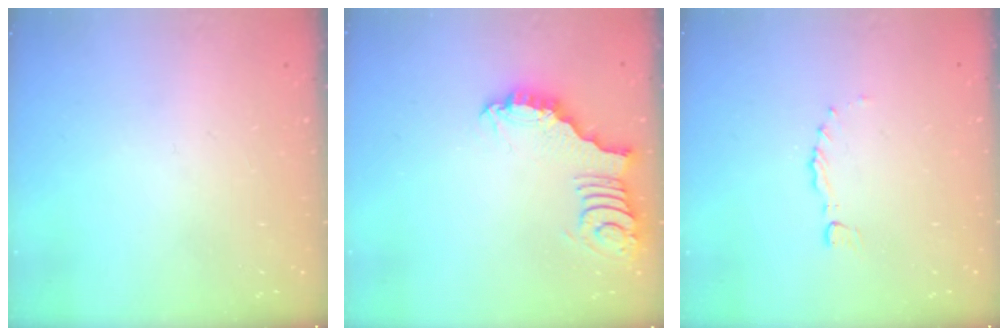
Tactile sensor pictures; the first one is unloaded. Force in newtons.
{"total": 3.0, "press": 3.0, "slide": 0.1}
{"total": 0.0}